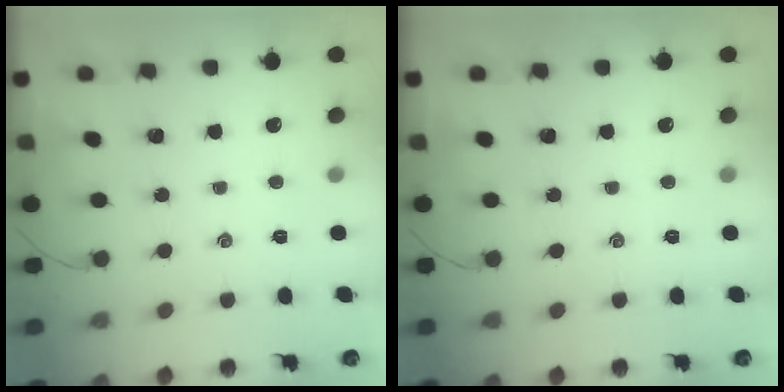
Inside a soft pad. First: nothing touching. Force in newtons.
{"total": 0.0}